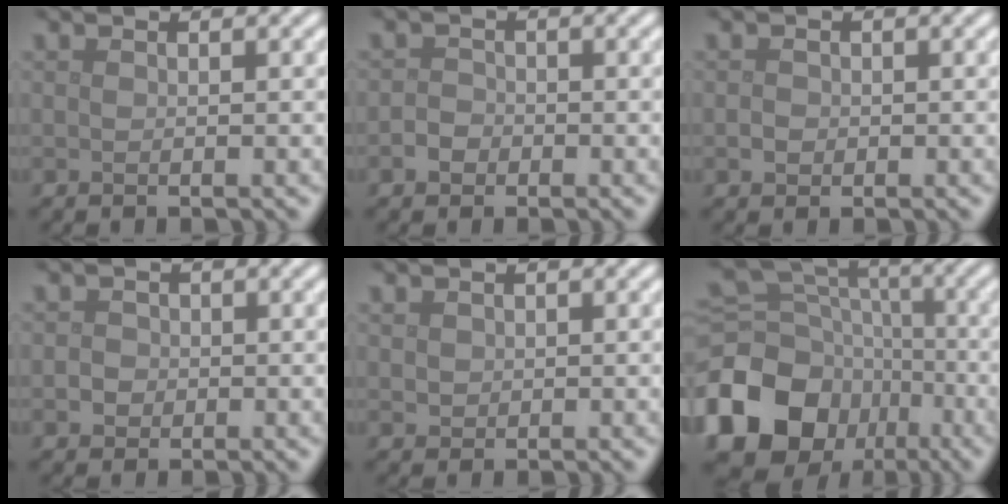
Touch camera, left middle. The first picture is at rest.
{"total": 1.3, "force": [-0.6, 1.1, 0.4], "torque": [-0.003, 0.002, -0.014]}
{"total": 0.9, "force": [-0.2, 0.8, 0.3], "torque": [-0.004, -0.002, -0.005]}
{"total": 1.4, "force": [-0.1, 1.3, 0.4], "torque": [0.004, 0.001, -0.004]}
{"total": 0.9, "force": [0.4, 0.8, 0.2], "torque": [-0.004, -0.002, 0.009]}
{"total": 14.3, "force": [-6.2, 11.2, 6.3], "torque": [-0.156, -0.009, -0.112]}